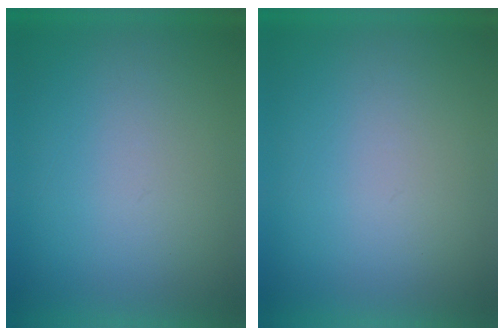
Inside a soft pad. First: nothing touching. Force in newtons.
{"total": 0.0}